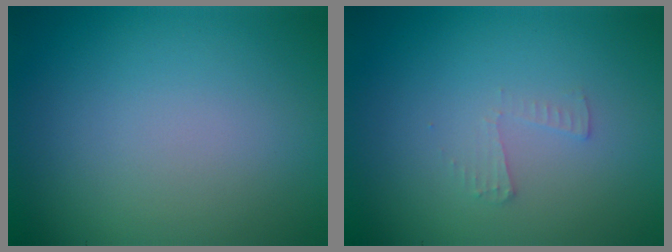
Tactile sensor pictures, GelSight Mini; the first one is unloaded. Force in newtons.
{"total": 1.0, "press": 1.0, "slide": 0.0}